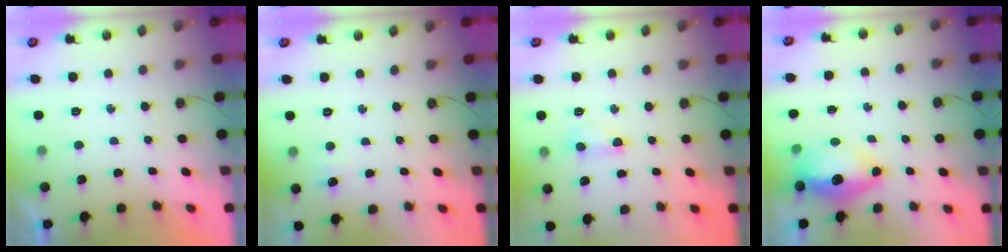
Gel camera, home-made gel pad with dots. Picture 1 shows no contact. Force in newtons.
{"total": 4.5, "press": 4.4, "slide": 1.1}
{"total": 6.6, "press": 6.5, "slide": 1.0}
{"total": 12.8, "press": 12.7, "slide": 1.3}